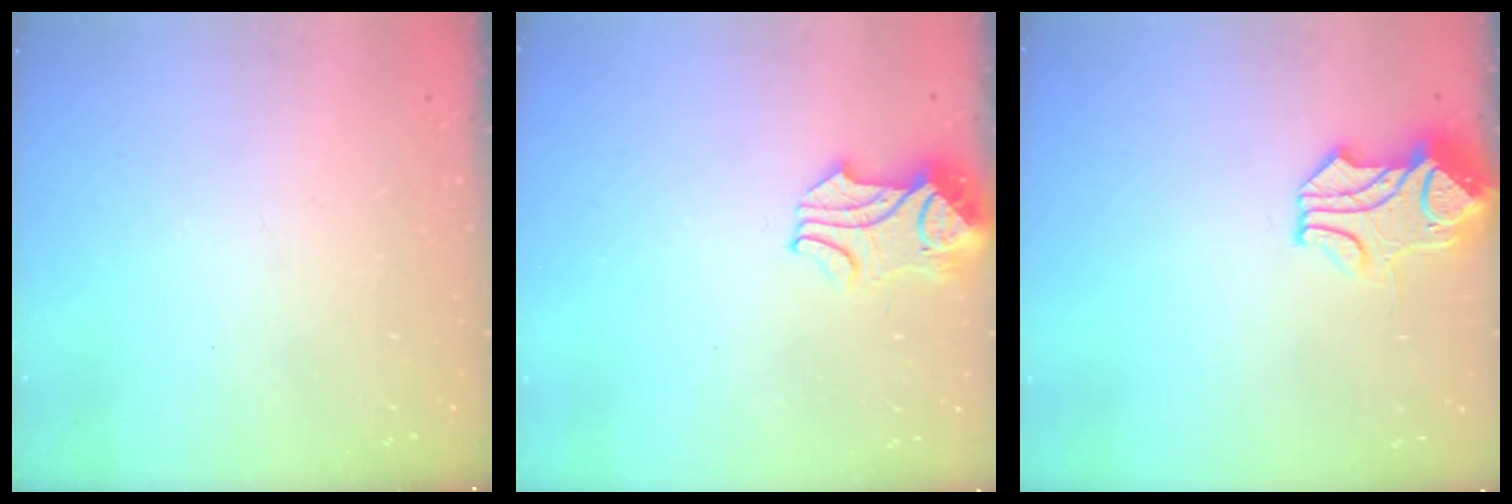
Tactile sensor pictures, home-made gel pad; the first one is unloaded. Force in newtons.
{"total": 2.3, "press": 2.2, "slide": 0.5}
{"total": 1.5, "press": 0.8, "slide": 1.3}